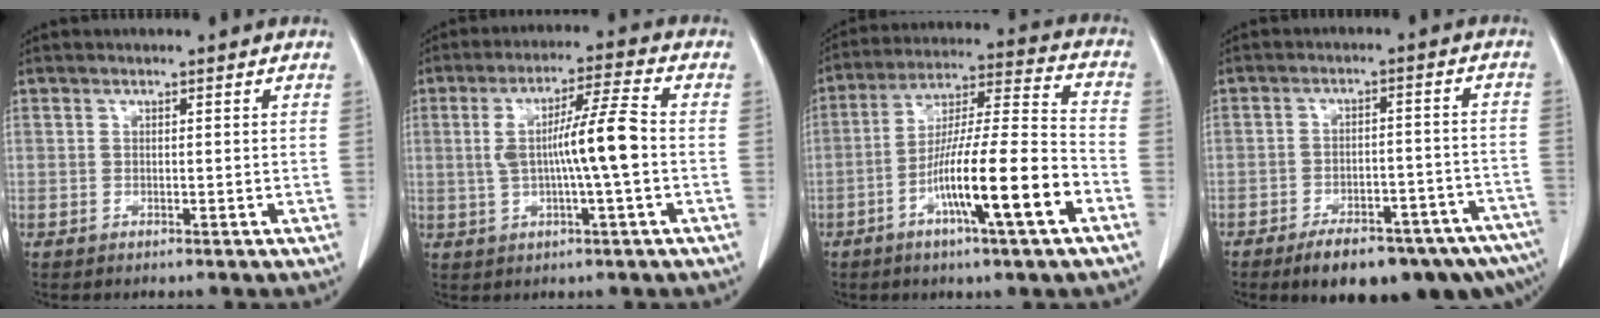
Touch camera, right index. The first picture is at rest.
{"total": 9.4, "force": [-0.3, 0.0, 9.4], "torque": [-0.171, 0.014, -0.007]}
{"total": 16.2, "force": [-6.7, 0.5, 14.8], "torque": [-0.260, -0.004, -0.115]}
{"total": 17.8, "force": [-13.7, 4.6, 10.3], "torque": [-0.079, 0.021, -0.177]}